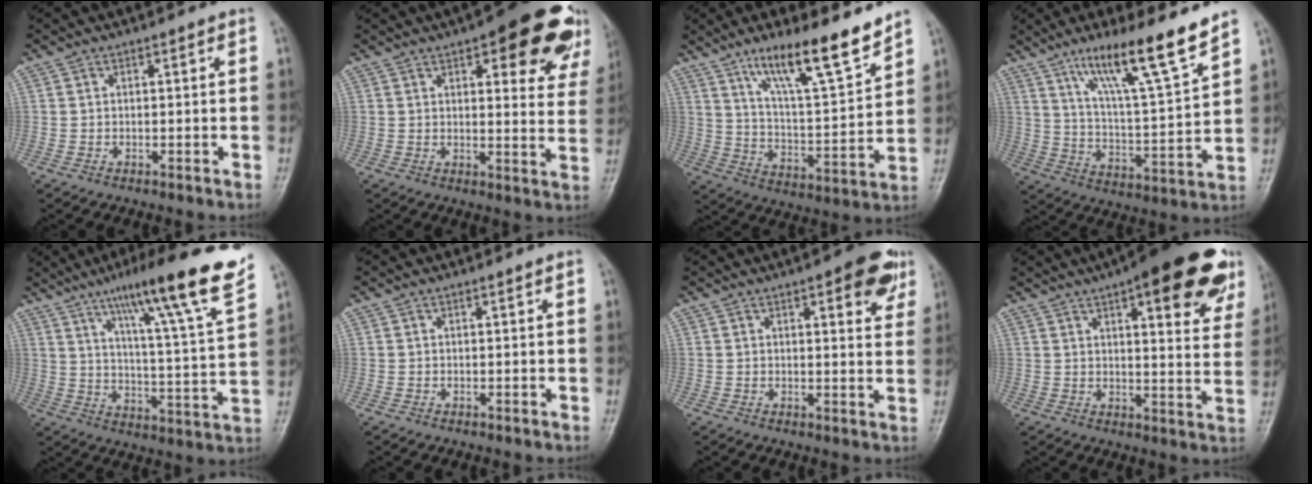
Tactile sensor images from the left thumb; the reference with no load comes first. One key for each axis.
{"total": 17.8, "fx": 10.1, "fy": 6.5, "fz": 13.1, "tx": -0.120, "ty": -0.037, "tz": 0.115}
{"total": 15.5, "fx": 11.1, "fy": 2.7, "fz": 10.5, "tx": -0.159, "ty": -0.070, "tz": 0.197}
{"total": 15.6, "fx": 10.9, "fy": 1.2, "fz": 11.1, "tx": -0.178, "ty": -0.063, "tz": 0.191}
{"total": 20.3, "fx": 13.4, "fy": 1.3, "fz": 15.2, "tx": -0.211, "ty": -0.052, "tz": 0.200}
{"total": 0.0}
{"total": 8.1, "fx": 4.3, "fy": 2.9, "fz": 6.2, "tx": -0.050, "ty": -0.014, "tz": 0.047}
{"total": 21.4, "fx": 12.0, "fy": 7.0, "fz": 16.3, "tx": -0.179, "ty": -0.024, "tz": 0.147}